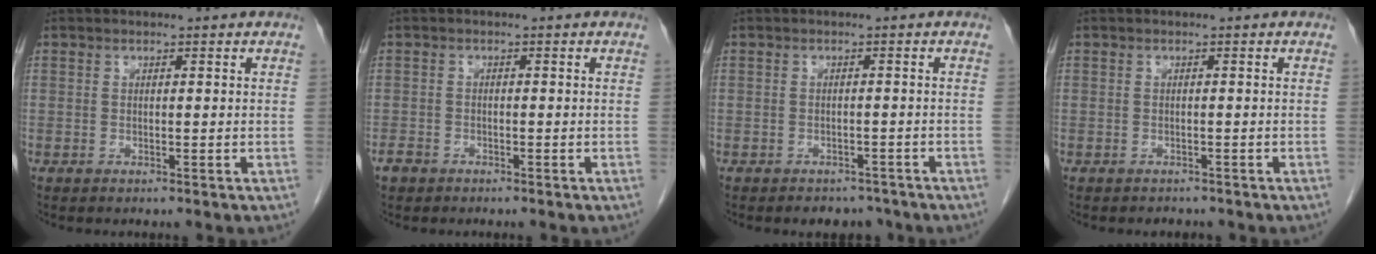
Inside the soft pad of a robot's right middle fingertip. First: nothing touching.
{"total": 1.7, "force": [-1.2, 1.0, 0.5], "torque": [-0.013, 0.002, -0.019]}
{"total": 3.4, "force": [-2.9, 1.7, 0.2], "torque": [0.000, 0.003, -0.037]}
{"total": 1.5, "force": [-1.4, 0.6, 0.0], "torque": [-0.010, -0.003, -0.020]}